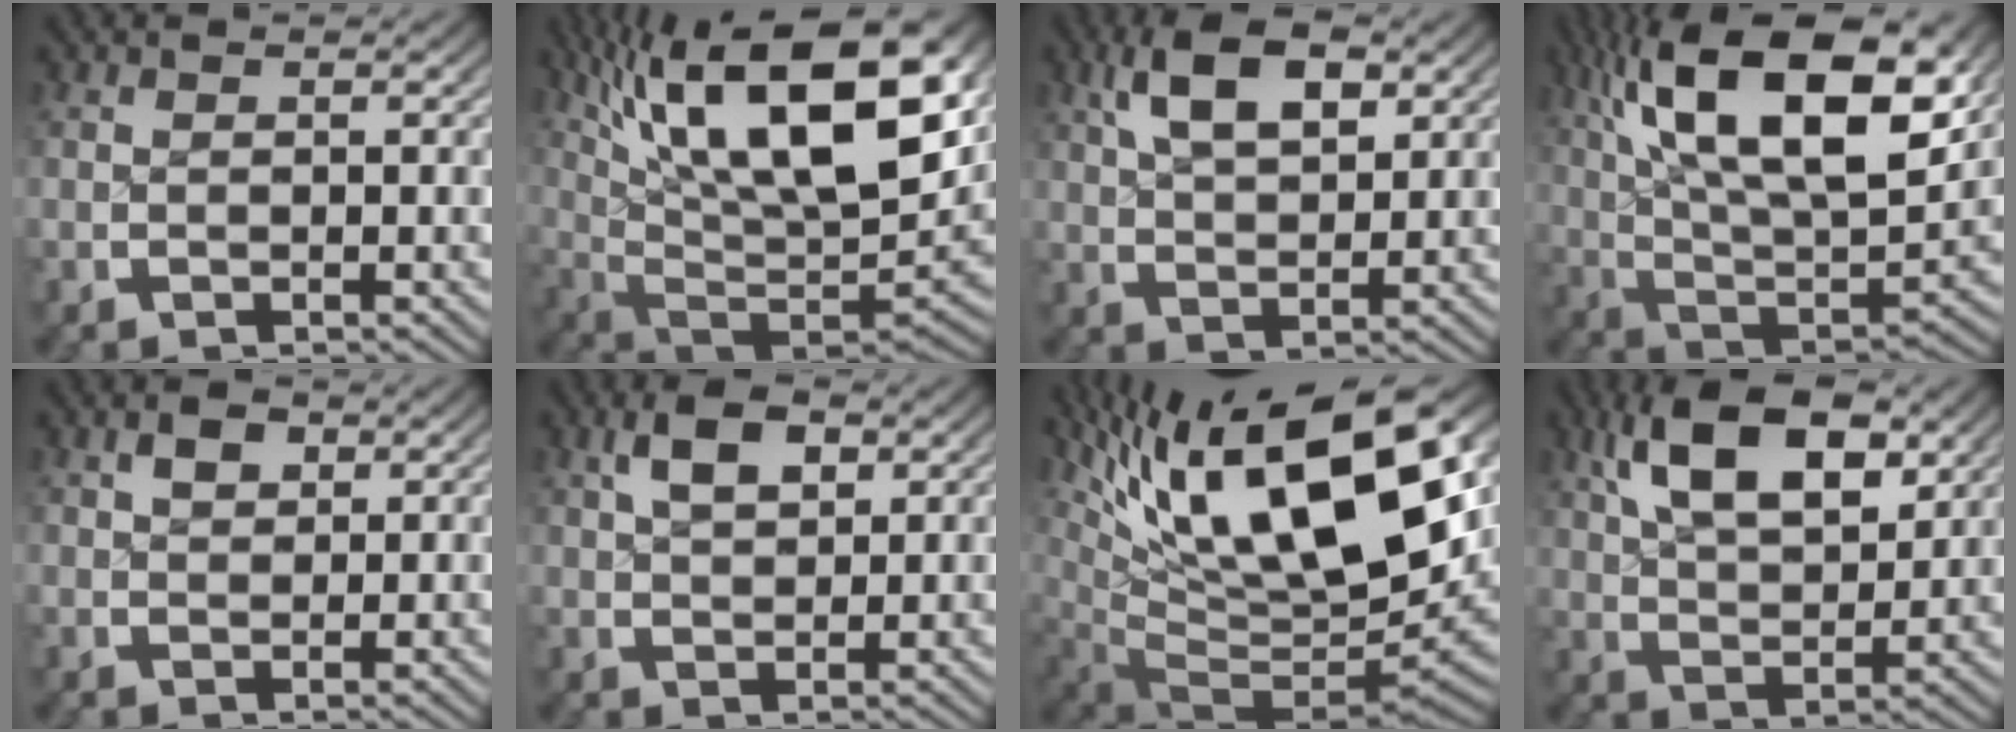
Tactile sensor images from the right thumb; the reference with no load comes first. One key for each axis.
{"total": 19.6, "fx": 2.6, "fy": 11.5, "fz": 15.7, "tx": -0.300, "ty": -0.048, "tz": 0.056}
{"total": 6.0, "fx": 2.8, "fy": 2.9, "fz": 4.5, "tx": -0.079, "ty": 0.006, "tz": 0.048}
{"total": 15.8, "fx": 3.3, "fy": 8.2, "fz": 13.1, "tx": -0.250, "ty": -0.023, "tz": 0.057}
{"total": 1.9, "fx": 0.8, "fy": 1.3, "fz": 1.2, "tx": -0.018, "ty": -0.002, "tz": 0.014}
{"total": 3.8, "fx": 1.6, "fy": 1.9, "fz": 2.8, "tx": -0.043, "ty": 0.006, "tz": 0.028}
{"total": 19.9, "fx": 0.6, "fy": 12.0, "fz": 15.9, "tx": -0.303, "ty": -0.047, "tz": 0.031}
{"total": 9.1, "fx": 3.3, "fy": 4.9, "fz": 6.9, "tx": -0.131, "ty": -0.007, "tz": 0.057}